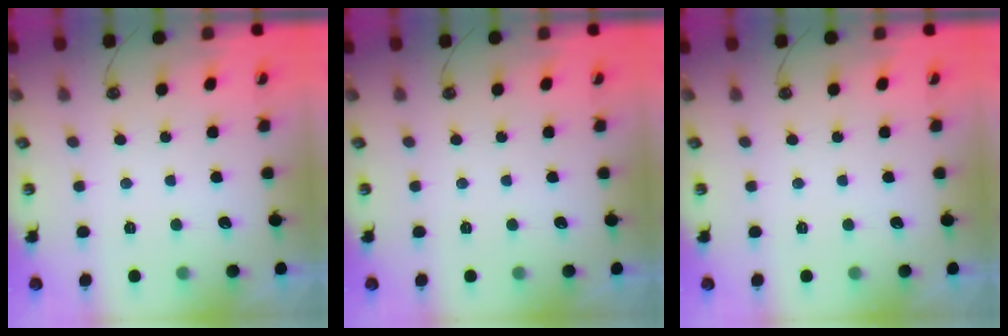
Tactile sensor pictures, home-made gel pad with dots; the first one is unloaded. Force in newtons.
{"total": 0.0}
{"total": 0.0}